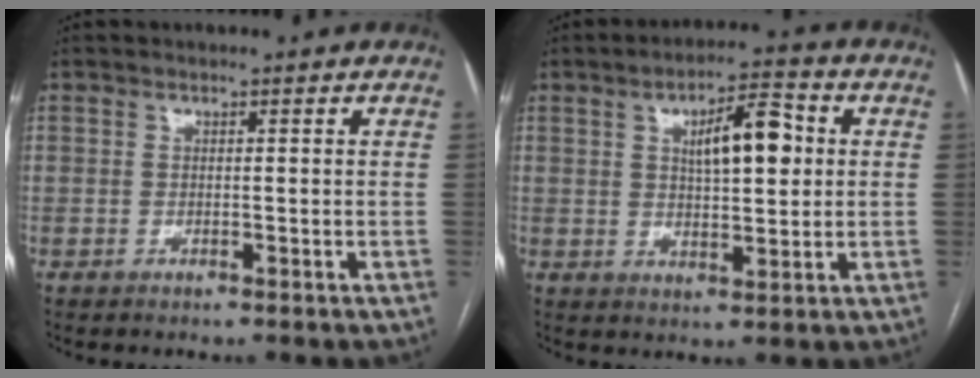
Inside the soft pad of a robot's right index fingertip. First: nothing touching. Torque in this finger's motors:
{"motor_torque": [0.42, 0.24, 0.23, 0.09]}